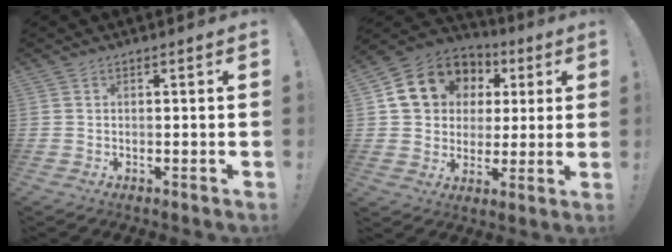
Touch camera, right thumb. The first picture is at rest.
{"total": 15.7, "force": [5.5, 13.0, 6.9], "torque": [-0.107, -0.013, 0.122]}